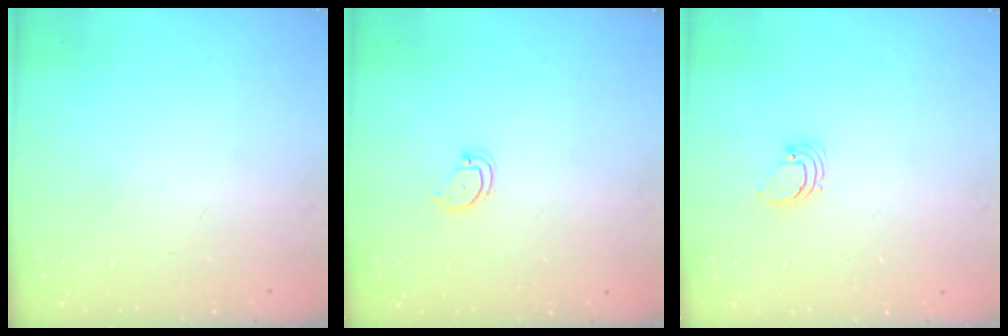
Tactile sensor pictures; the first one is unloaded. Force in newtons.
{"total": 3.0, "press": 3.0, "slide": 0.3}
{"total": 1.9, "press": 1.9, "slide": 0.1}